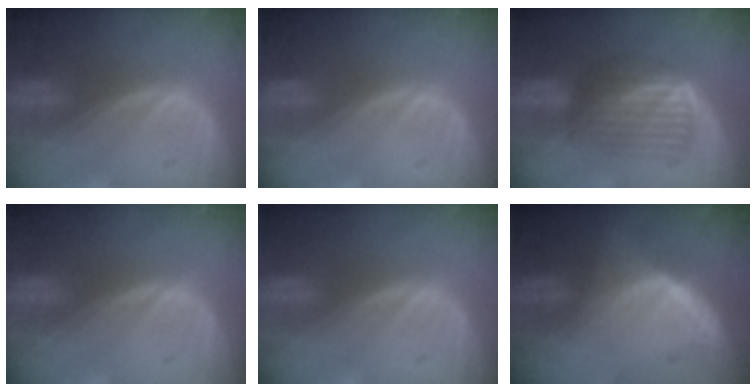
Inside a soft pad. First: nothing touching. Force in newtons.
{"total": 0.0}
{"total": 7.1, "press": 6.0, "slide": 3.8}
{"total": 0.0}
{"total": 0.0}
{"total": 6.8, "press": 6.0, "slide": 3.1}